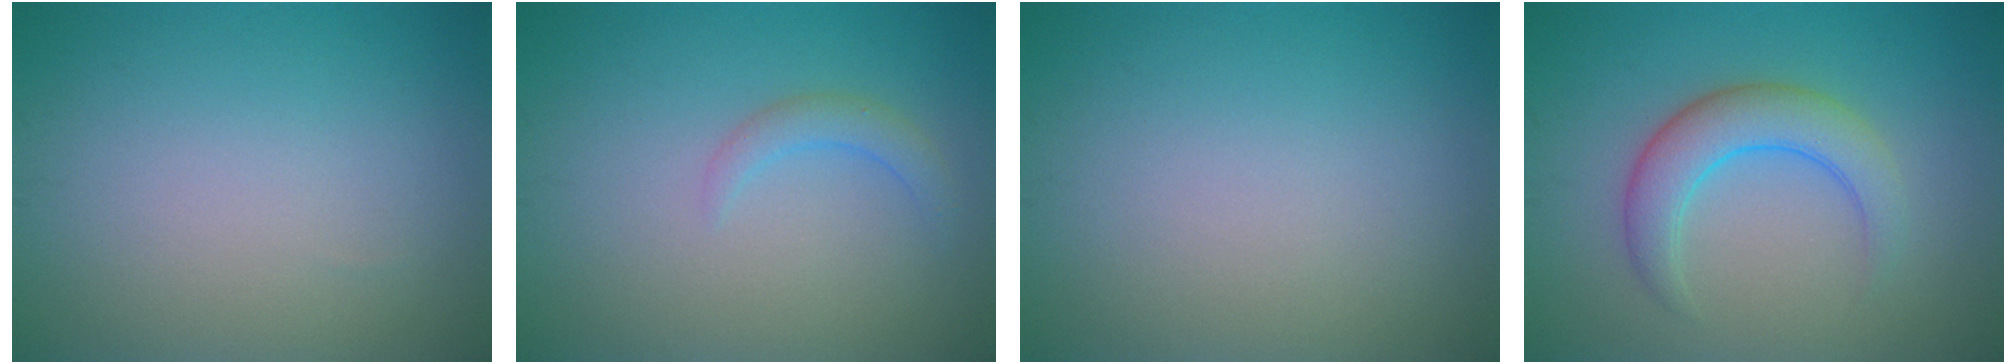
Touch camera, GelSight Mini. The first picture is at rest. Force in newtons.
{"total": 1.6, "press": 1.6, "slide": 0.2}
{"total": 0.0}
{"total": 4.3, "press": 4.3, "slide": 0.2}